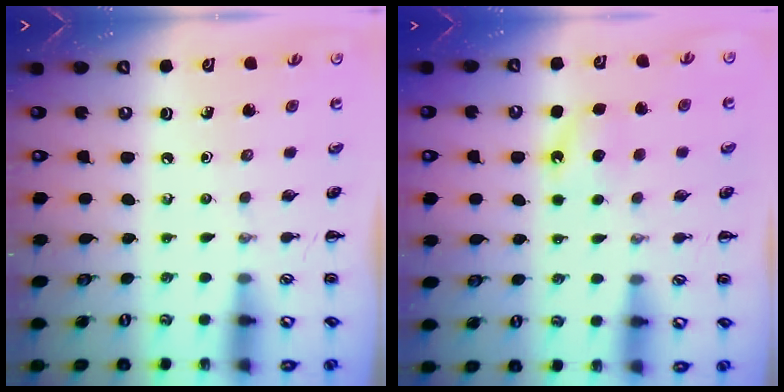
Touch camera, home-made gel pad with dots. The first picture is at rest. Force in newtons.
{"total": 5.2, "press": 5.0, "slide": 1.6}